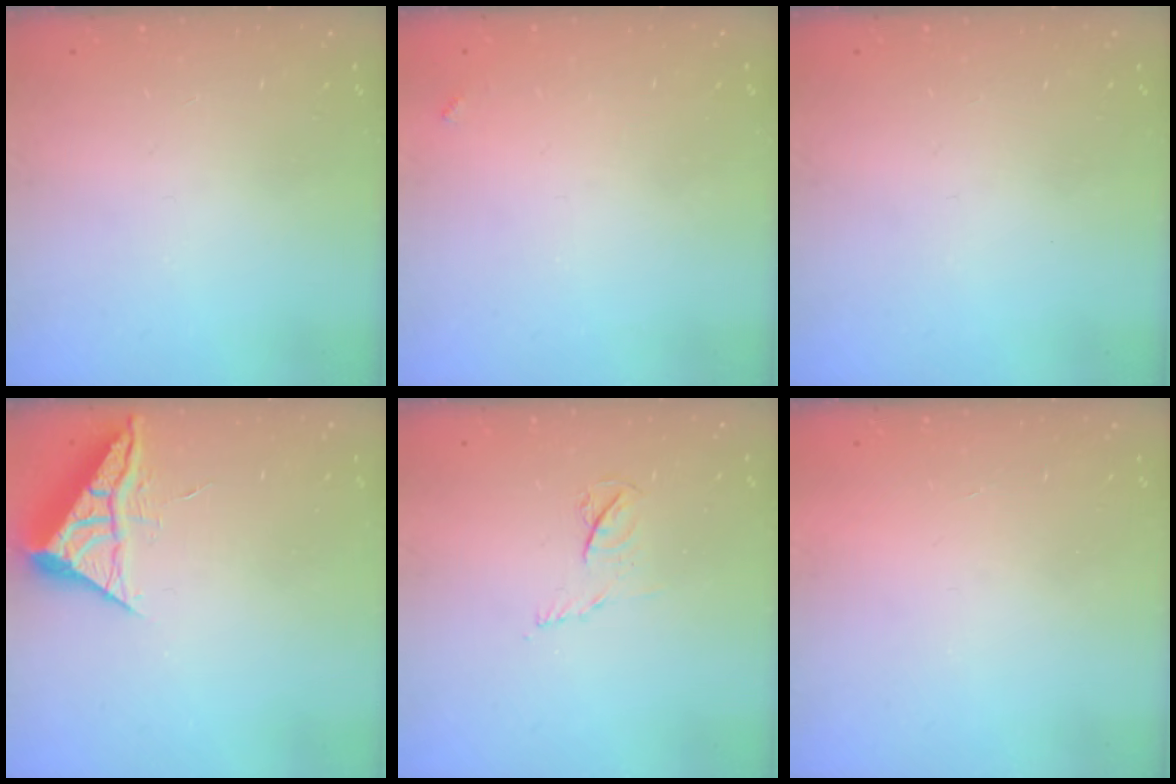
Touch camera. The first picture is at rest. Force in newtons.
{"total": 3.6, "press": 3.6, "slide": 0.2}
{"total": 0.0}
{"total": 6.0, "press": 5.9, "slide": 0.4}
{"total": 5.4, "press": 5.3, "slide": 0.7}
{"total": 1.6, "press": 1.5, "slide": 0.1}